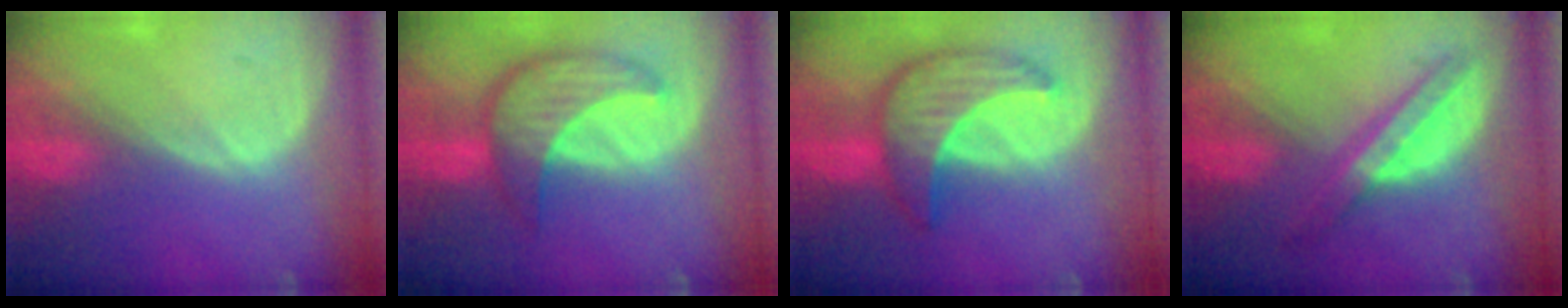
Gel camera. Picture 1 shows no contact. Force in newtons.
{"total": 8.2, "press": 7.6, "slide": 3.3}
{"total": 8.8, "press": 8.7, "slide": 0.6}
{"total": 5.9, "press": 5.9, "slide": 0.1}